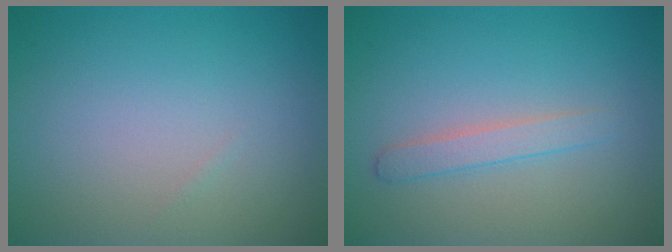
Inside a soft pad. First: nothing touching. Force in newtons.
{"total": 1.8, "press": 1.8, "slide": 0.1}